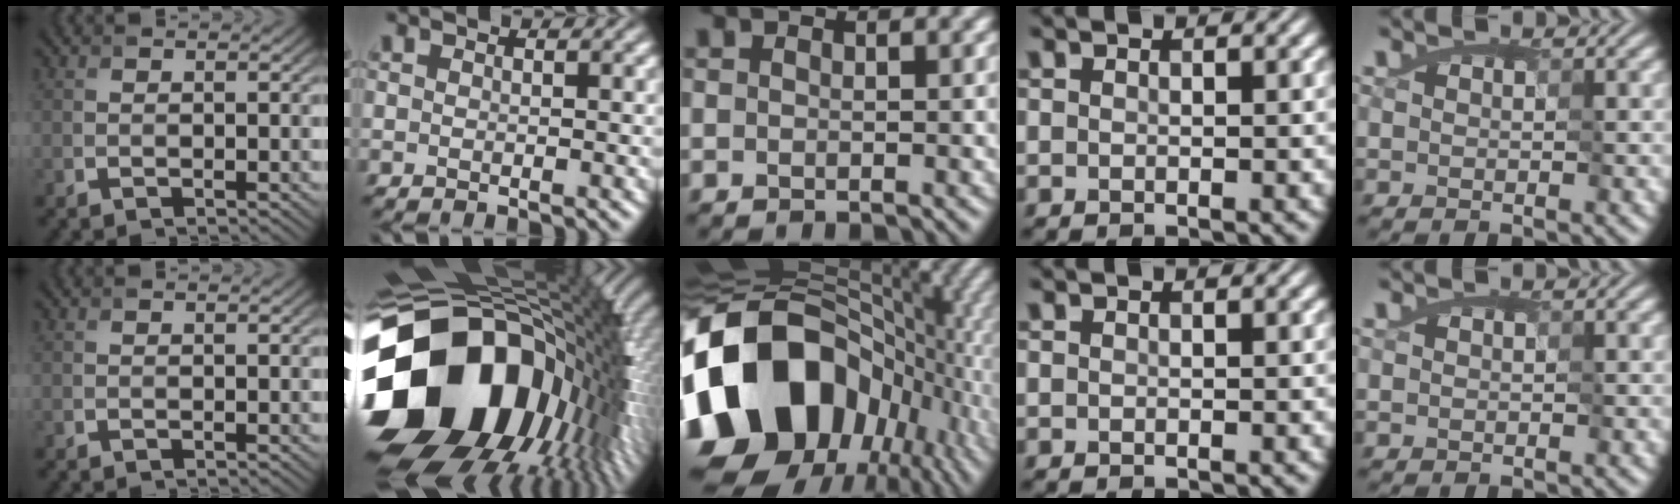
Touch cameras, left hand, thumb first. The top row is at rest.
{"index": {"total": 20.0, "force": [-3.6, 14.2, 13.6], "torque": [-0.287, -0.028, -0.047]}, "middle": {"total": 19.6, "force": [-3.7, 14.8, 12.2], "torque": [-0.273, -0.005, -0.061]}}